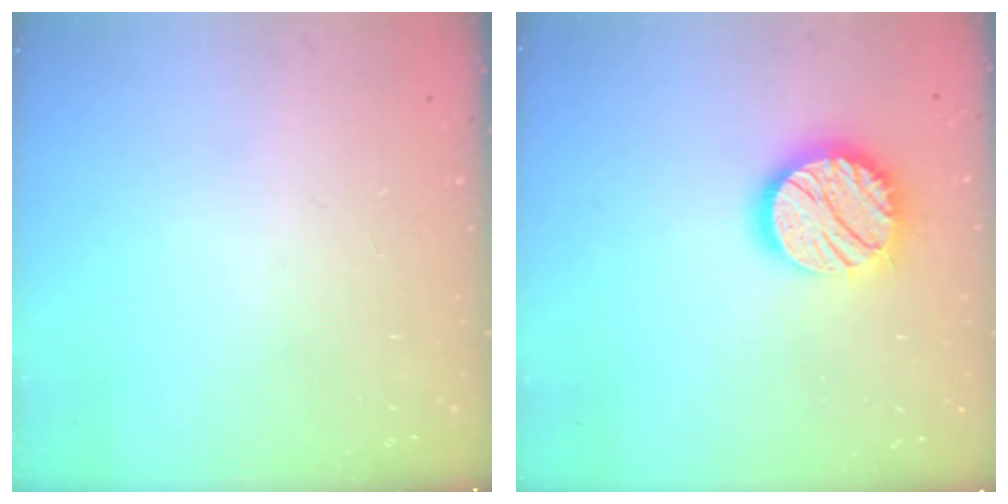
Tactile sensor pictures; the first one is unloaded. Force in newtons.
{"total": 15.7, "press": 15.7, "slide": 1.0}